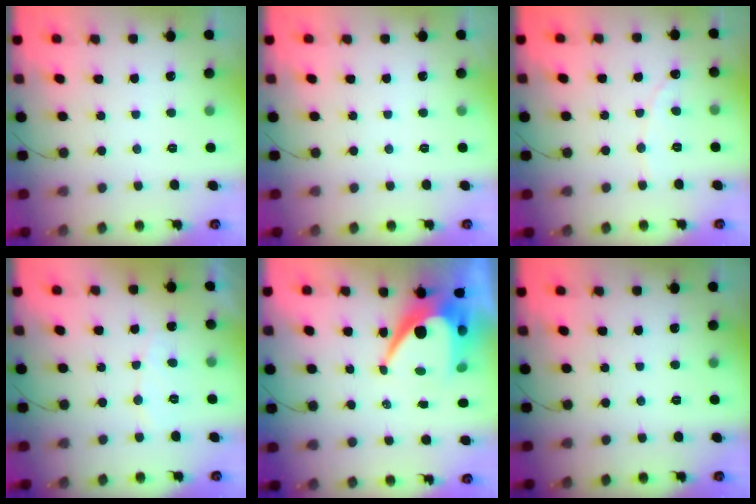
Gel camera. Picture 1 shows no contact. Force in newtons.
{"total": 0.0}
{"total": 1.9, "press": 1.9, "slide": 0.1}
{"total": 5.4, "press": 5.4, "slide": 0.4}
{"total": 12.5, "press": 12.4, "slide": 1.1}
{"total": 0.0}